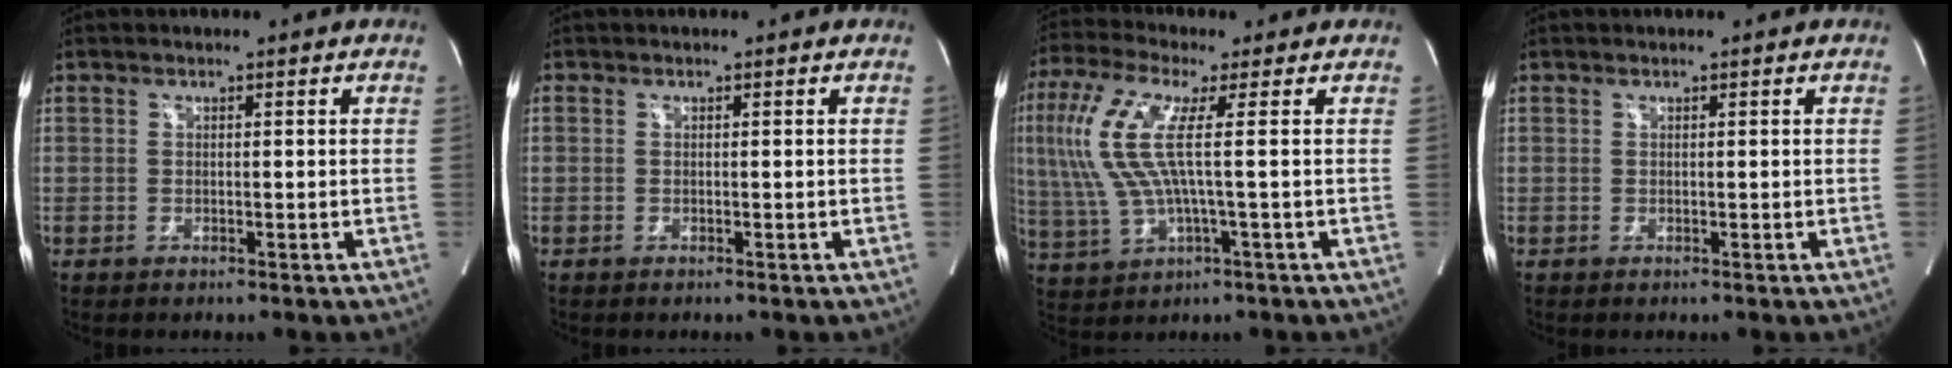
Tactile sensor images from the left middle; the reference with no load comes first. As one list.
[{"total": 0.0}, {"total": 12.4, "force": [1.8, 2.0, 12.1], "torque": [-0.290, 0.016, 0.034]}, {"total": 0.0}]